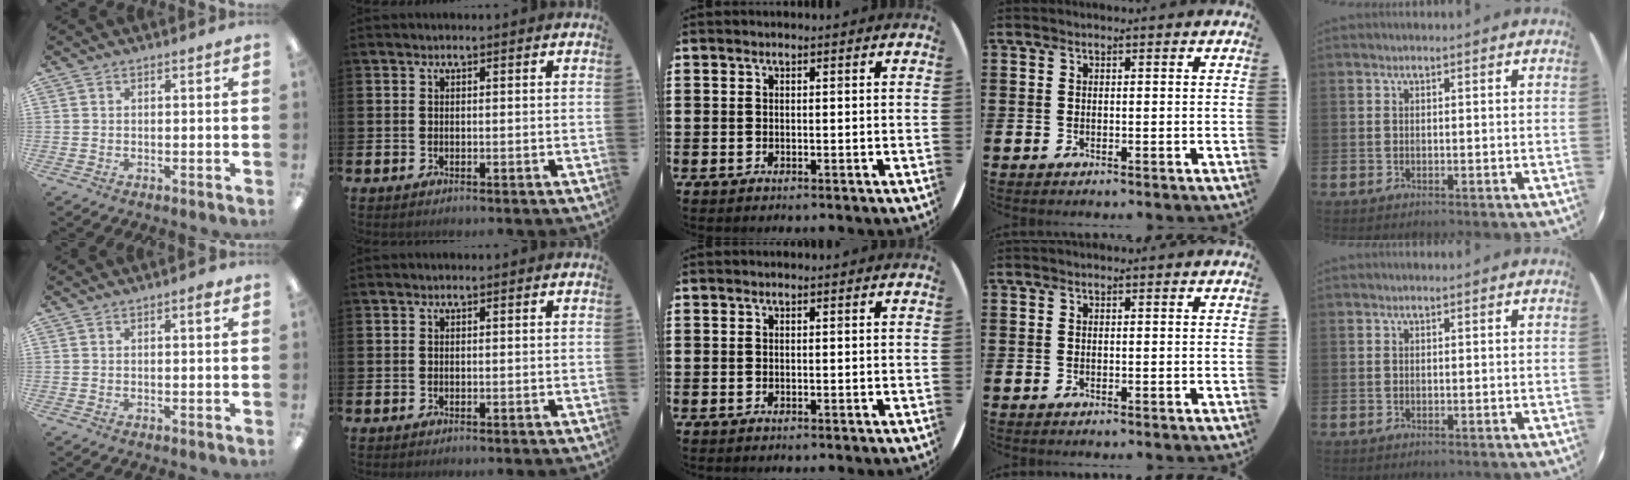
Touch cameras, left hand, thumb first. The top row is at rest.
{"thumb": {"total": 1.5, "force": [0.8, 0.4, 1.2], "torque": [-0.017, 0.000, 0.012]}}